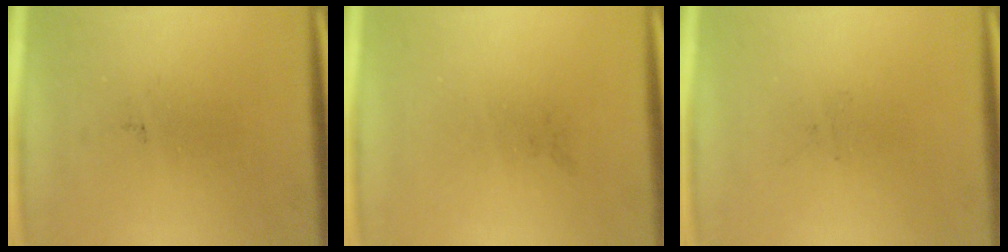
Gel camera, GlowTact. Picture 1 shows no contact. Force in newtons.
{"total": 0.0}
{"total": 0.0}